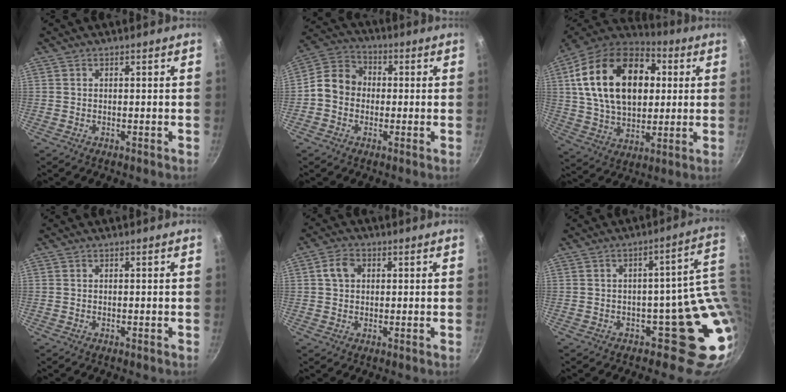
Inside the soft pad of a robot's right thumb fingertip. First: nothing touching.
{"total": 8.8, "force": [-0.7, 7.5, 4.5], "torque": [-0.053, 0.025, -0.037]}
{"total": 26.5, "force": [5.6, 17.1, 19.4], "torque": [-0.318, 0.012, 0.089]}
{"total": 0.0}
{"total": 4.3, "force": [1.0, 3.3, 2.5], "torque": [-0.035, 0.009, 0.013]}
{"total": 10.1, "force": [0.6, 7.6, 6.6], "torque": [-0.002, 0.018, 0.017]}